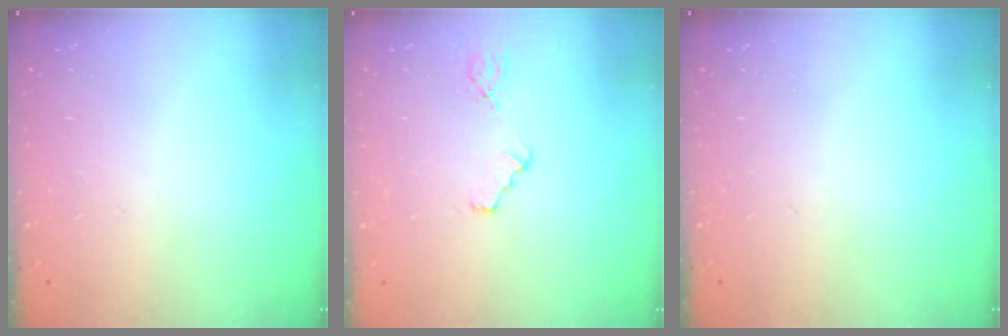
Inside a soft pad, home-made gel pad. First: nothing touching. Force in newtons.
{"total": 3.3, "press": 3.3, "slide": 0.5}
{"total": 0.0}